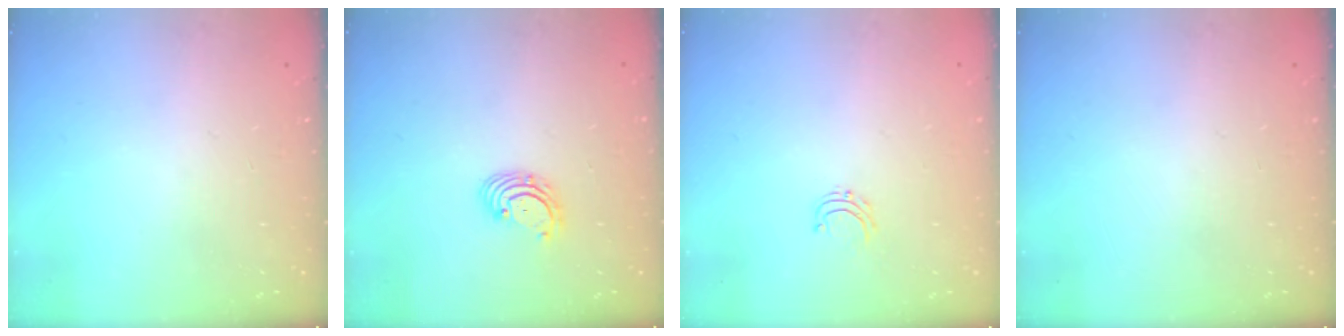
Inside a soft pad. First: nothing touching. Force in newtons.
{"total": 2.9, "press": 2.9, "slide": 0.3}
{"total": 3.7, "press": 3.7, "slide": 0.3}
{"total": 0.0}